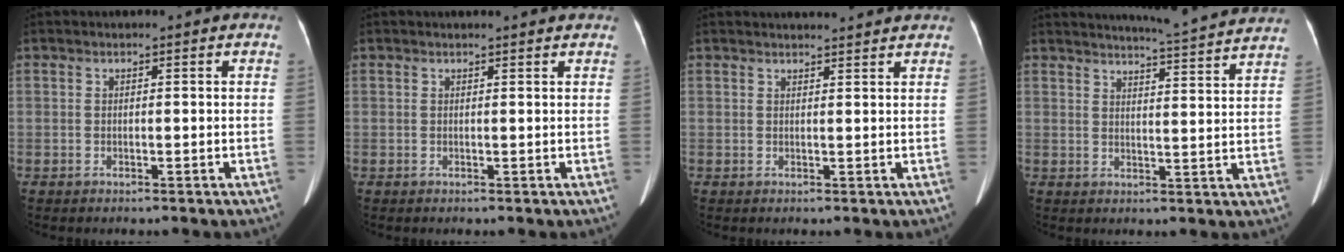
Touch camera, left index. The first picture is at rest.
{"total": 3.1, "force": [3.0, 0.2, 1.0], "torque": [-0.016, 0.011, 0.030]}
{"total": 5.3, "force": [5.1, 0.2, 1.3], "torque": [-0.019, 0.021, 0.058]}
{"total": 14.0, "force": [13.3, -1.2, 4.2], "torque": [-0.073, -0.035, 0.156]}